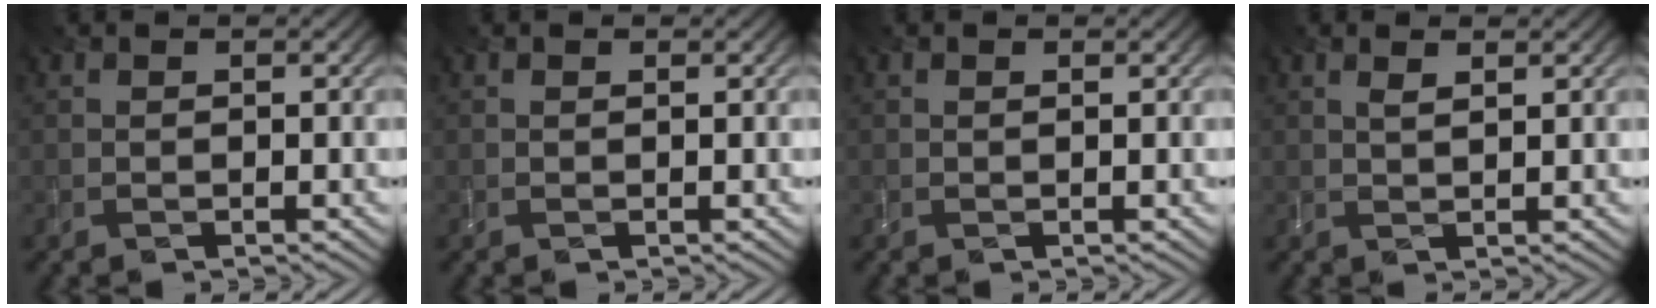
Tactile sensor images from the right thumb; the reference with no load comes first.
{"total": 0.0}
{"total": 0.0}
{"total": 1.5, "force": [0.9, 0.3, 1.2], "torque": [-0.025, -0.001, 0.020]}